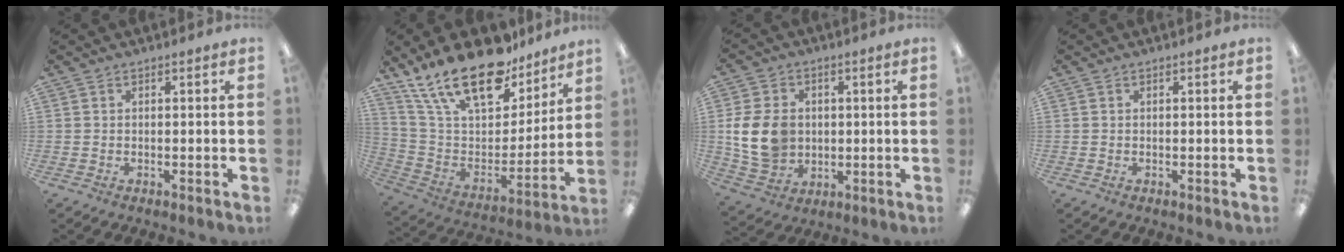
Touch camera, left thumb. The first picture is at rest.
{"total": 23.5, "force": [17.5, 9.6, 12.4], "torque": [-0.230, -0.109, 0.314]}
{"total": 12.0, "force": [0.7, 9.5, 7.3], "torque": [-0.162, 0.012, 0.016]}
{"total": 0.0}